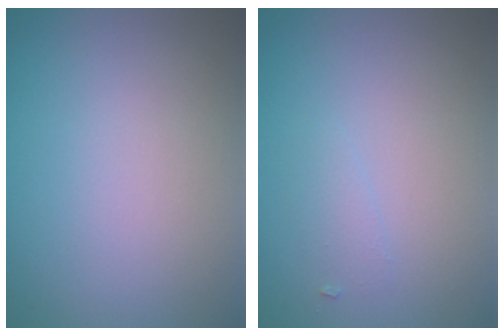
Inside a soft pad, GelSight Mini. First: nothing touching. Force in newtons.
{"total": 0.8, "press": 0.8, "slide": 0.0}